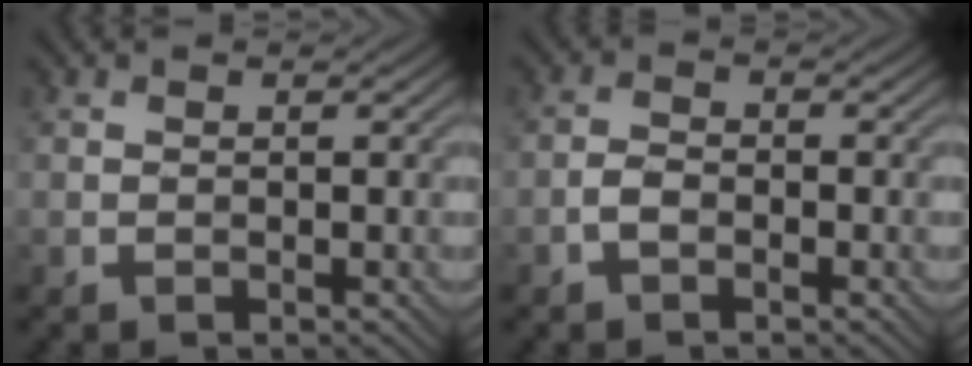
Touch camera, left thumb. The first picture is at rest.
{"total": 1.9, "force": [-1.1, 1.0, 1.2], "torque": [-0.022, 0.004, -0.026]}